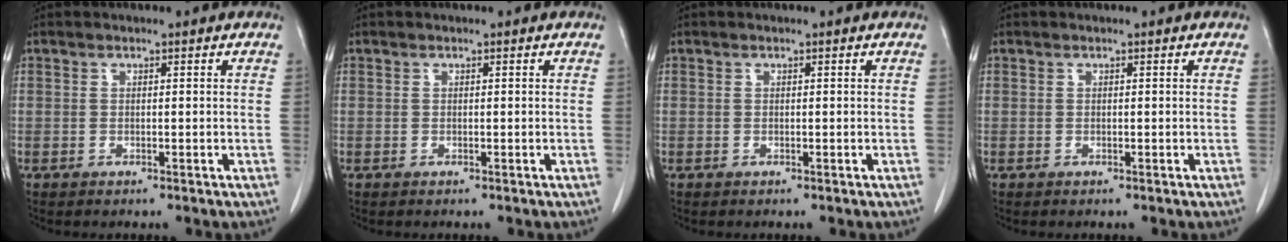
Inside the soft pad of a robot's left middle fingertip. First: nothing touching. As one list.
[{"total": 0.0}, {"total": 0.0}, {"total": 0.0}]